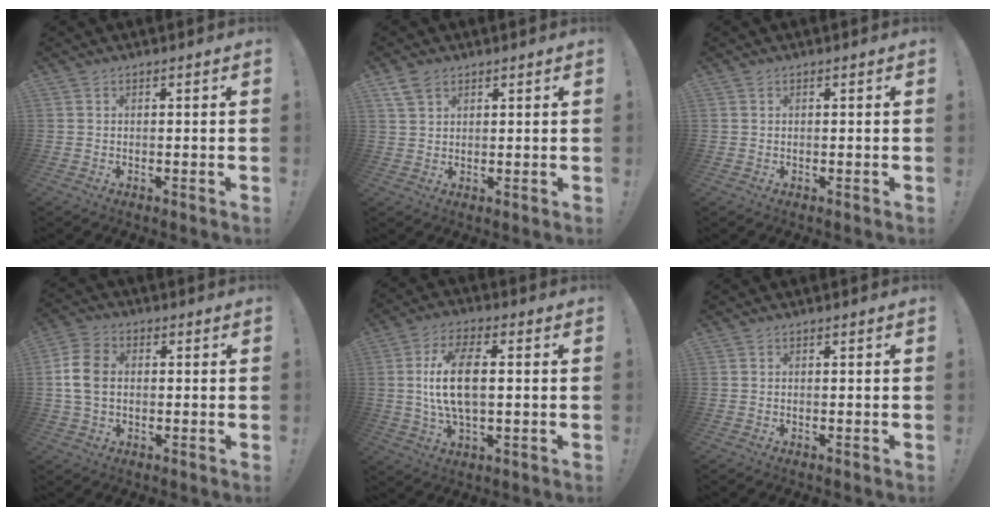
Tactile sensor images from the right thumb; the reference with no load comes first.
{"total": 4.6, "force": [2.9, 2.9, 2.1], "torque": [-0.041, -0.007, 0.057]}
{"total": 0.0}
{"total": 9.0, "force": [0.1, 6.4, 6.3], "torque": [-0.131, 0.012, 0.007]}
{"total": 13.0, "force": [1.0, 5.9, 11.5], "torque": [-0.217, -0.003, 0.015]}
{"total": 0.0}